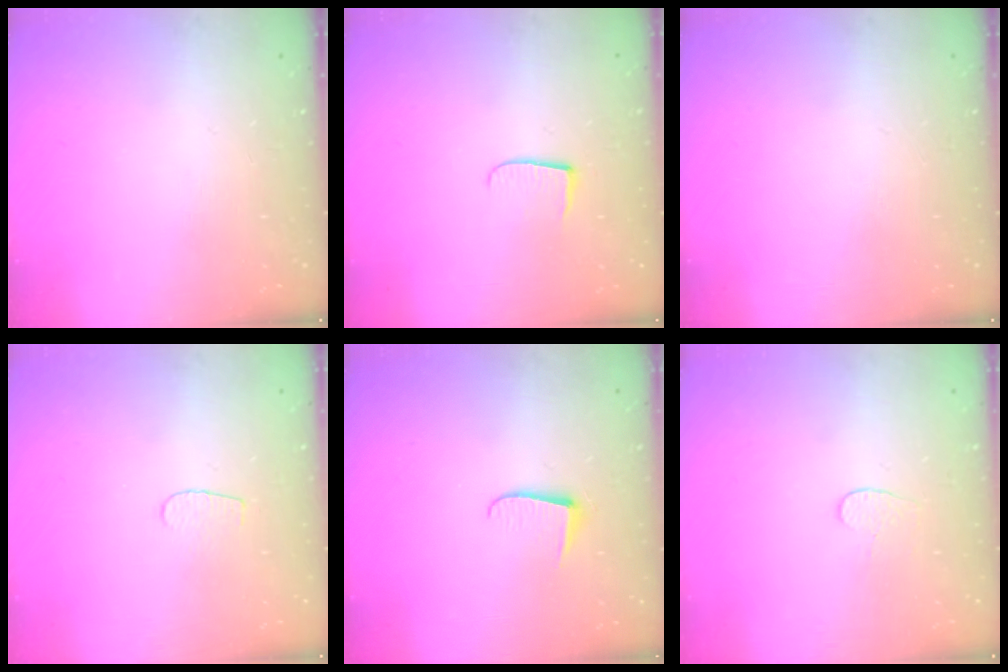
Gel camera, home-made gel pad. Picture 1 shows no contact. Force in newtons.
{"total": 5.2, "press": 5.2, "slide": 0.7}
{"total": 0.0}
{"total": 3.3, "press": 3.3, "slide": 0.4}
{"total": 5.6, "press": 5.6, "slide": 0.7}
{"total": 3.4, "press": 3.4, "slide": 0.3}